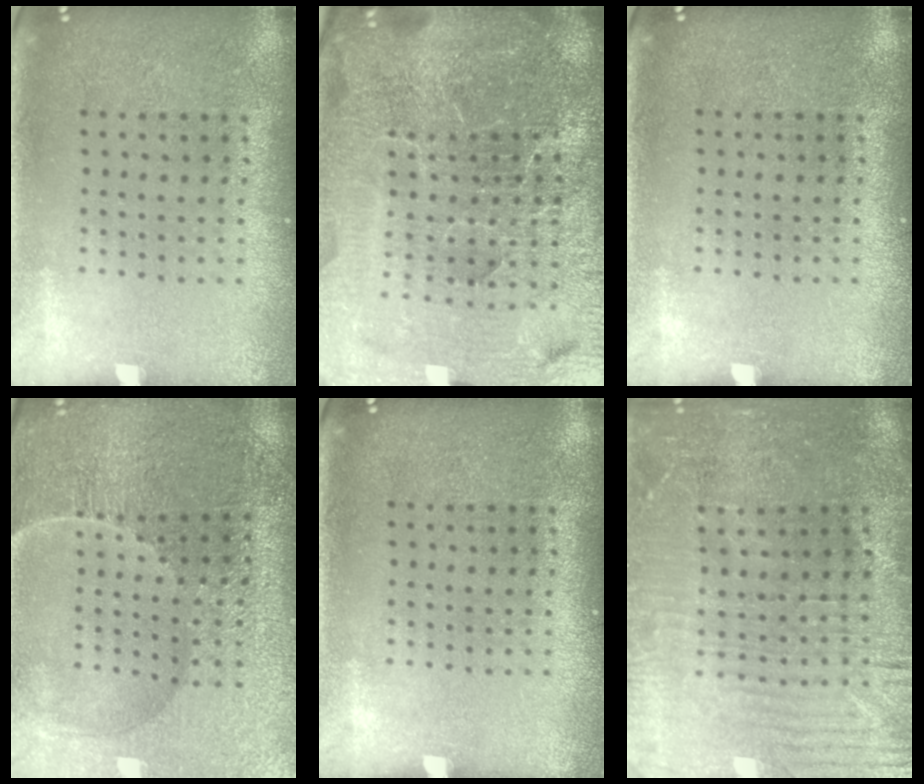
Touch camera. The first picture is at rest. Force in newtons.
{"total": 6.9, "press": 6.0, "slide": 3.4}
{"total": 0.0}
{"total": 3.5, "press": 3.5, "slide": 0.4}
{"total": 0.0}
{"total": 2.2, "press": 2.2, "slide": 0.5}